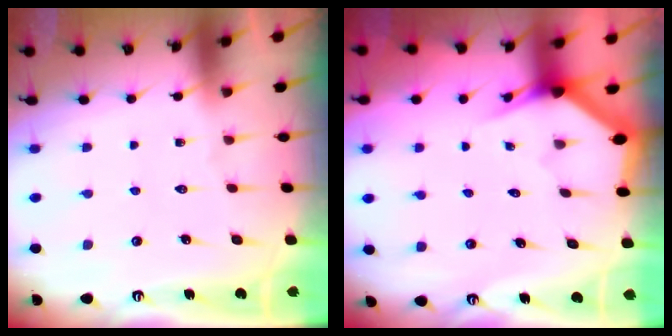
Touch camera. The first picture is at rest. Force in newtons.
{"total": 2.7, "press": 2.7, "slide": 0.0}